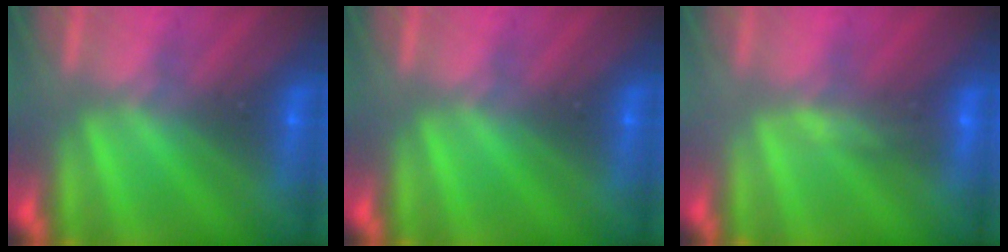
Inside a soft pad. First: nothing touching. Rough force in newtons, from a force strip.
{"total": 0.0}
{"total": 4.4}